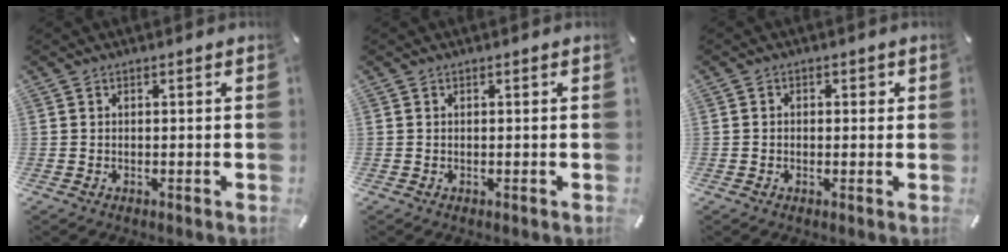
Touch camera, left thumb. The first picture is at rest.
{"total": 0.0}
{"total": 1.7, "force": [-0.4, 1.4, 0.8], "torque": [-0.008, 0.005, -0.012]}